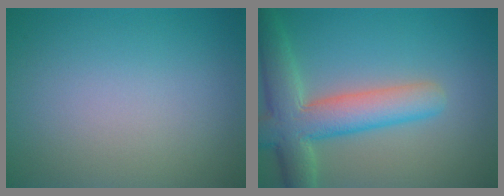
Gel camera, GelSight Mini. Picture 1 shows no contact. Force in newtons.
{"total": 7.1, "press": 7.1, "slide": 0.5}